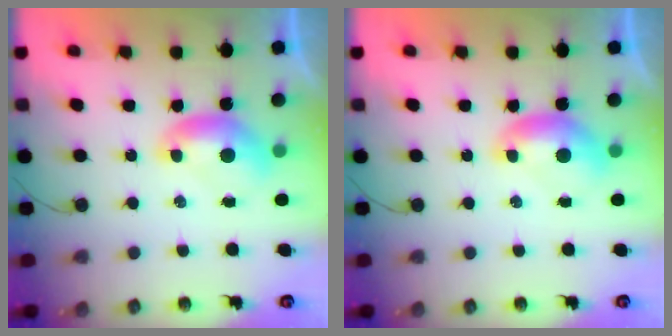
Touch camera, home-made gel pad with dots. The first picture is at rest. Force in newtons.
{"total": 0.0}